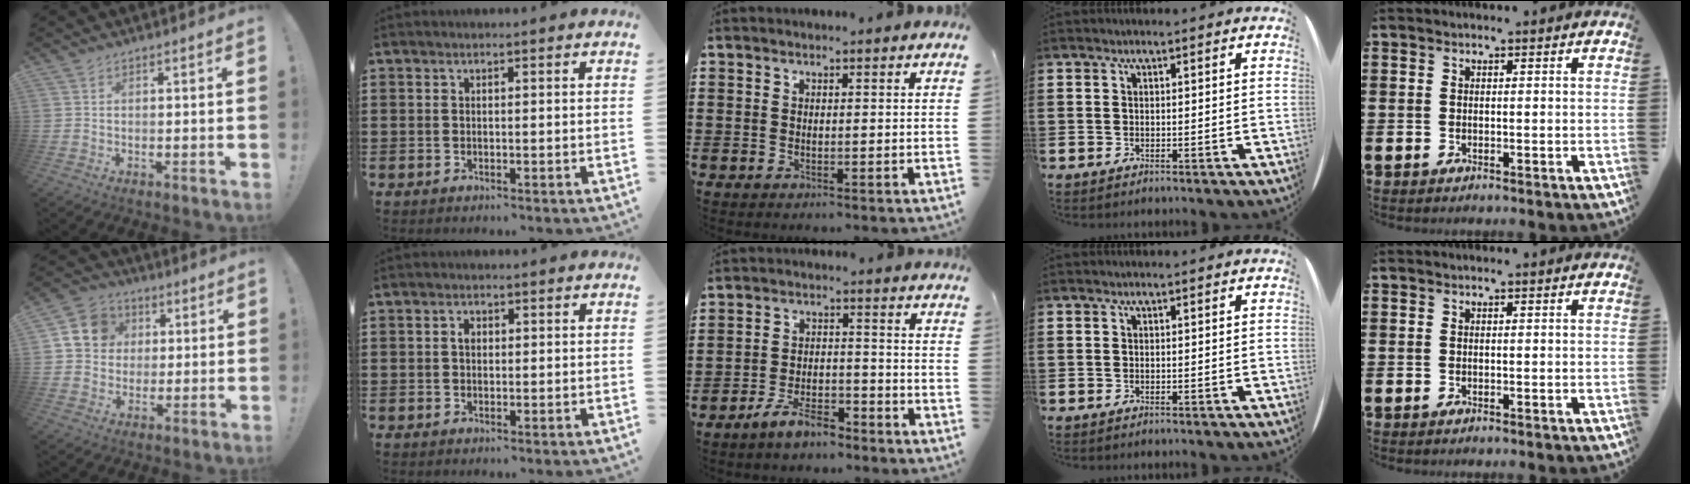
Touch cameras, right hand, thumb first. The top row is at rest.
{"thumb": {"total": 11.6, "force": [2.4, 10.4, 4.5], "torque": [-0.063, 0.009, 0.053]}, "index": {"total": 1.5, "force": [0.2, 1.0, 1.1], "torque": [-0.023, 0.007, 0.002]}, "middle": {"total": 6.2, "force": [-5.4, 1.7, 2.5], "torque": [-0.050, 0.007, -0.104]}}